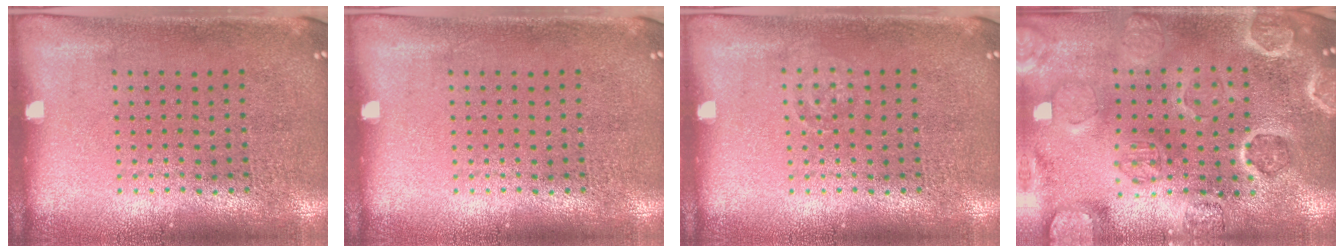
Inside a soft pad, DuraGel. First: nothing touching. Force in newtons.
{"total": 0.0}
{"total": 0.7, "press": 0.7, "slide": 0.2}
{"total": 2.7, "press": 2.7, "slide": 0.2}